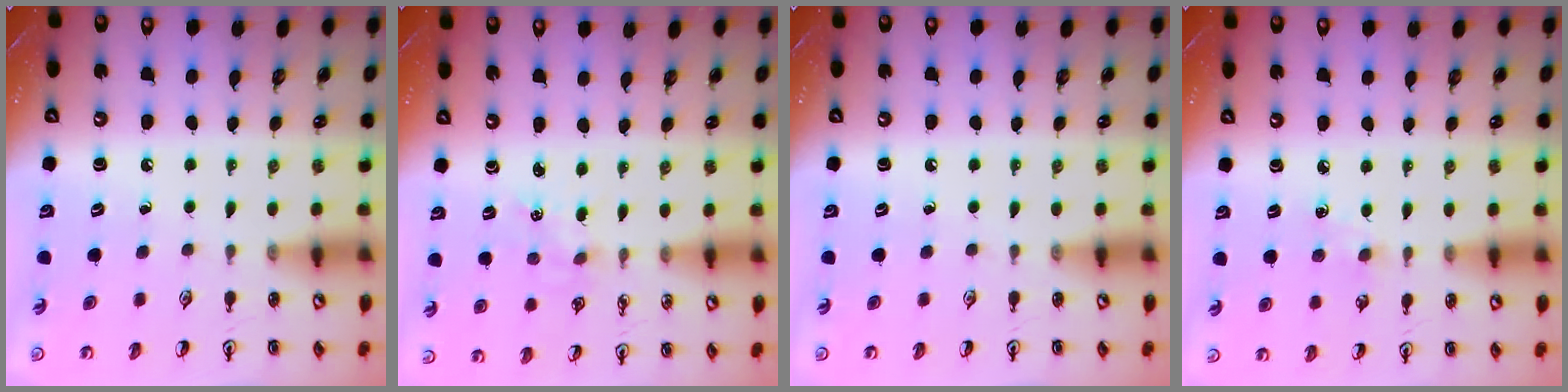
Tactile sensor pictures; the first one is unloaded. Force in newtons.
{"total": 1.7, "press": 1.6, "slide": 0.2}
{"total": 0.0}
{"total": 4.3, "press": 4.3, "slide": 0.6}